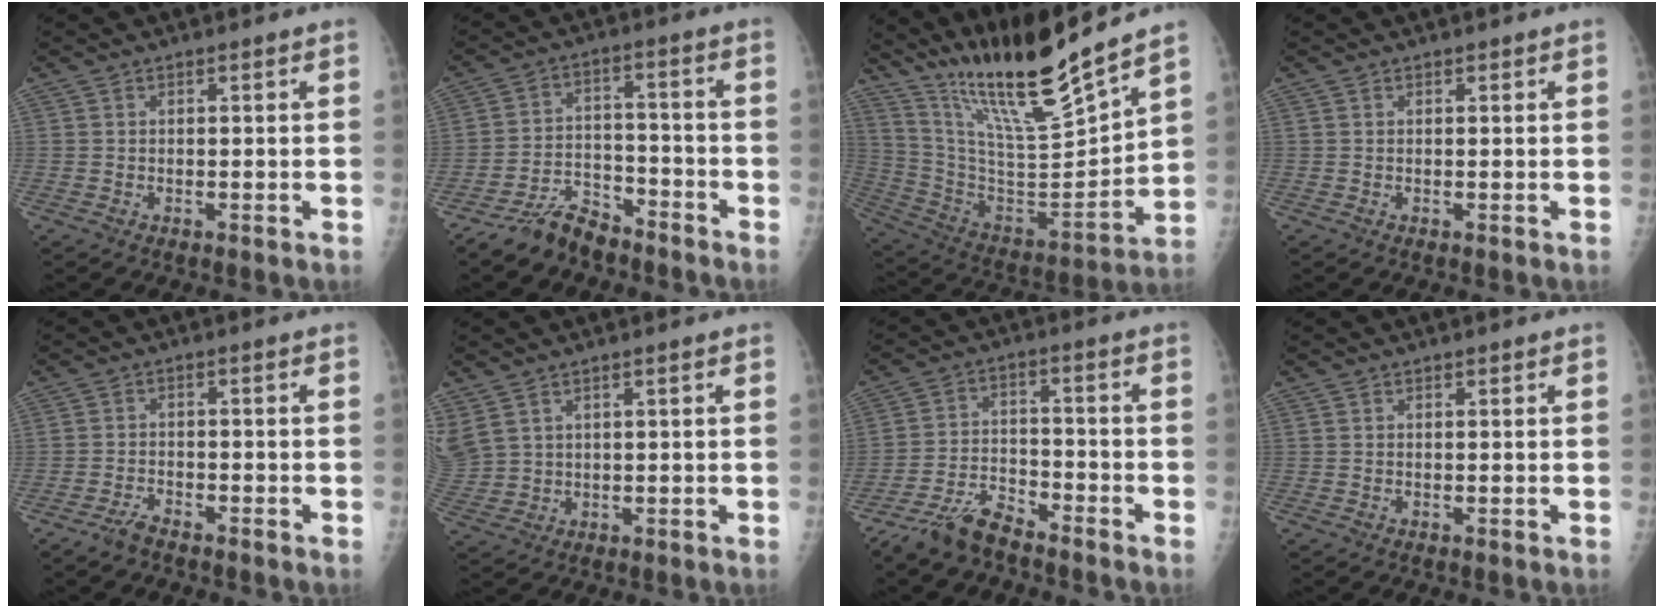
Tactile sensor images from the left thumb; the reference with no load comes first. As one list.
[{"total": 8.0, "force": [-6.9, 3.5, 2.3], "torque": [-0.027, 0.050, -0.128]}, {"total": 20.5, "force": [16.9, 1.0, 11.4], "torque": [-0.171, -0.098, 0.315]}, {"total": 0.0}, {"total": 2.6, "force": [-2.2, 0.6, 1.1], "torque": [-0.027, 0.008, -0.043]}, {"total": 6.8, "force": [3.6, 4.3, 3.8], "torque": [-0.109, -0.007, 0.086]}, {"total": 7.6, "force": [-6.6, 2.3, 2.9], "torque": [-0.059, 0.034, -0.130]}, {"total": 0.0}]